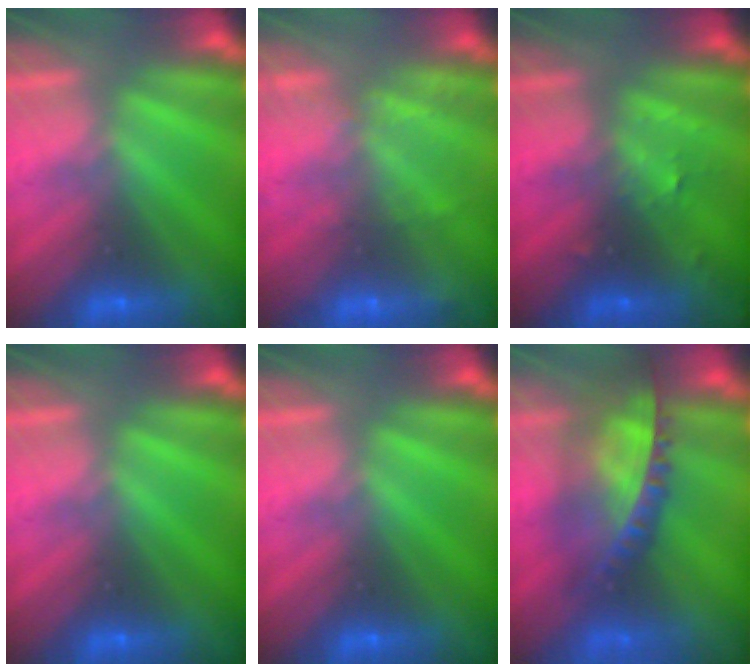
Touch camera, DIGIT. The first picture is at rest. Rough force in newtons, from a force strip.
{"total": 2.3}
{"total": 2.9}
{"total": 0.0}
{"total": 0.0}
{"total": 8.8}